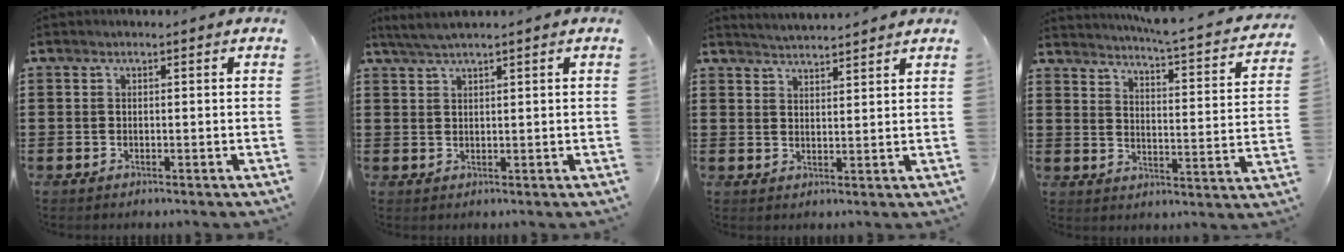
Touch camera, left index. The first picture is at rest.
{"total": 2.3, "force": [1.9, -0.1, 1.3], "torque": [-0.028, 0.003, 0.037]}
{"total": 3.0, "force": [3.0, -0.6, 0.0], "torque": [-0.009, -0.011, 0.055]}
{"total": 4.0, "force": [3.6, -0.7, 1.5], "torque": [-0.051, -0.037, 0.052]}